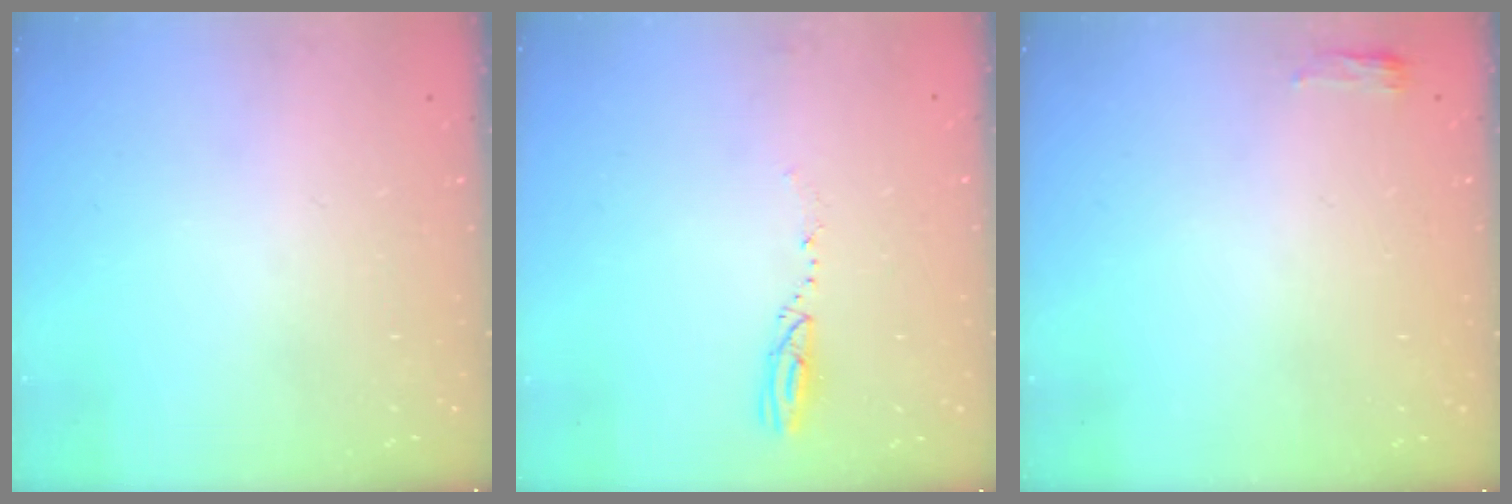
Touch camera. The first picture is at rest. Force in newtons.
{"total": 3.3, "press": 3.3, "slide": 0.4}
{"total": 2.8, "press": 2.6, "slide": 1.1}